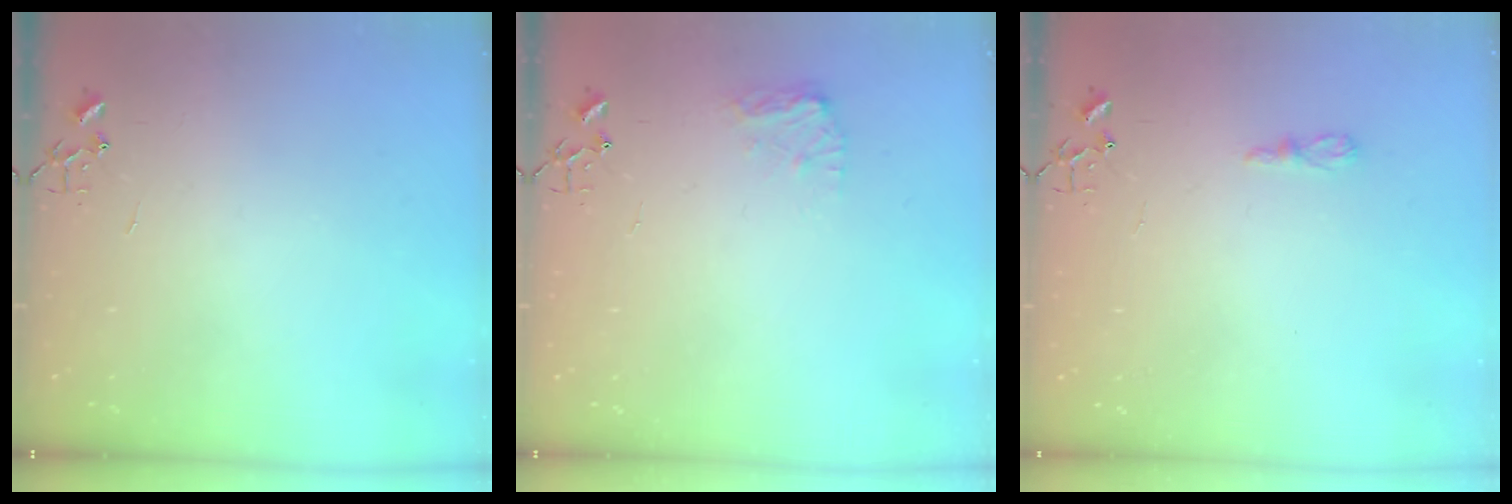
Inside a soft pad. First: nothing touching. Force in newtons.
{"total": 7.9, "press": 7.9, "slide": 0.3}
{"total": 4.5, "press": 4.5, "slide": 0.5}